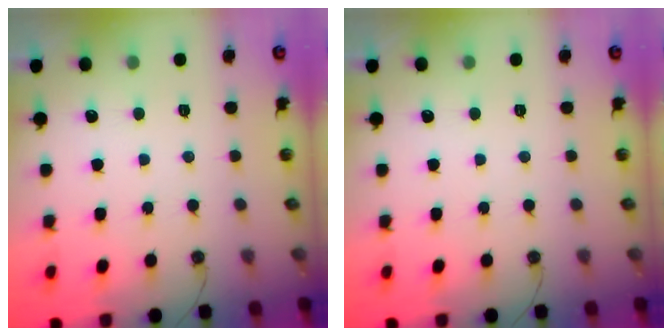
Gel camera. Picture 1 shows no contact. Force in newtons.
{"total": 0.0}